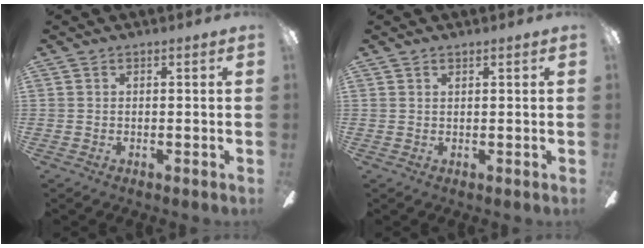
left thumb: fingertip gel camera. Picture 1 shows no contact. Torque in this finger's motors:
{"motor_torque": [0.03, 0.12, -0.52, 0.26, -0.01]}